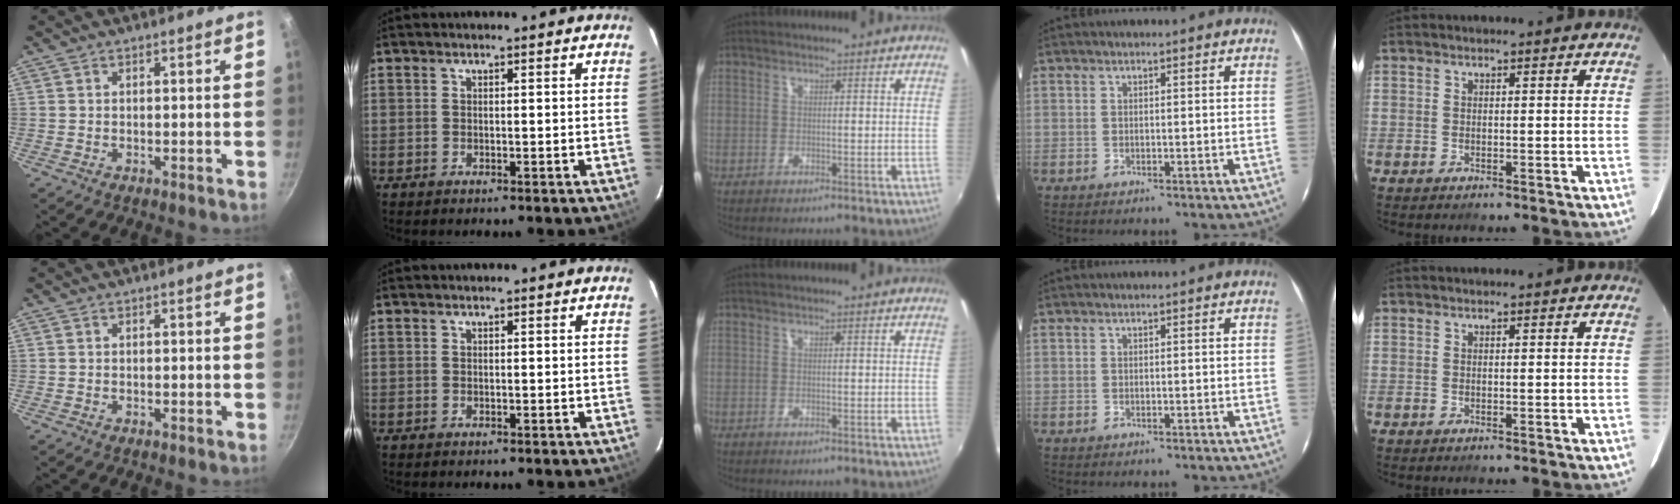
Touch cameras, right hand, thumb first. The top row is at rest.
{}